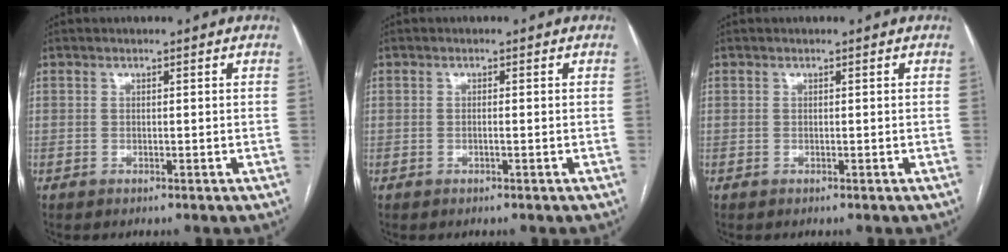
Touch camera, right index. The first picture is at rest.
{"total": 0.7, "force": [-0.2, 0.0, 0.7], "torque": [-0.015, 0.000, -0.002]}
{"total": 0.0}